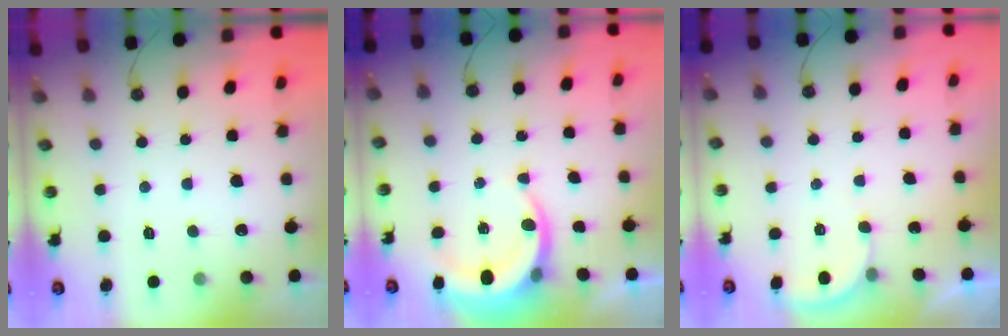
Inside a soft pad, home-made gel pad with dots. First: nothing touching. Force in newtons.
{"total": 5.5, "press": 5.4, "slide": 0.5}
{"total": 2.6, "press": 2.6, "slide": 0.2}